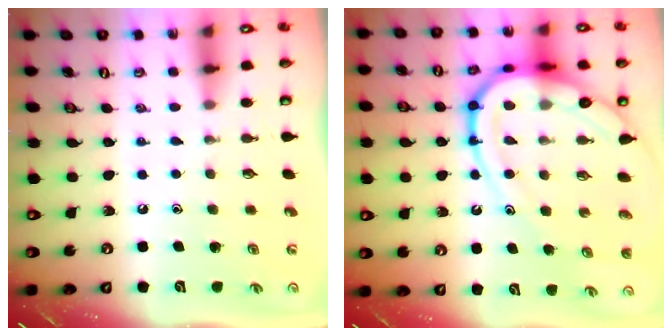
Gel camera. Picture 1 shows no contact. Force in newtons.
{"total": 19.1, "press": 19.0, "slide": 1.9}